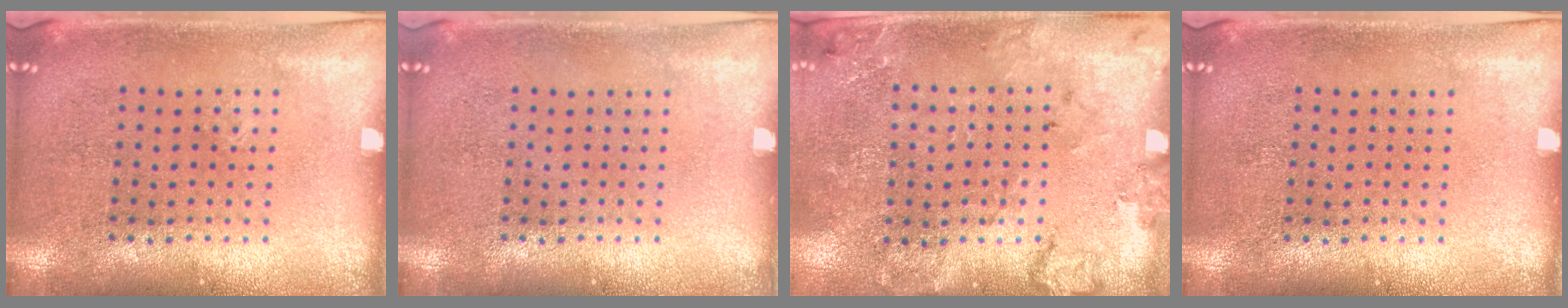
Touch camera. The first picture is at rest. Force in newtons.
{"total": 0.0}
{"total": 1.8, "press": 1.7, "slide": 0.7}
{"total": 0.0}